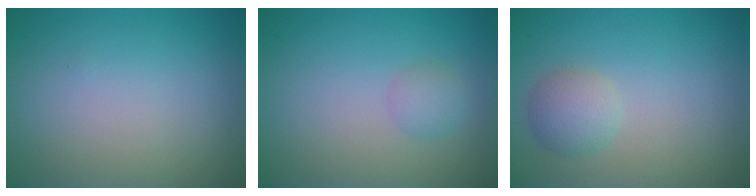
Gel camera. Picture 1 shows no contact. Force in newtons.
{"total": 1.4, "press": 1.4, "slide": 0.0}
{"total": 2.4, "press": 2.4, "slide": 0.0}